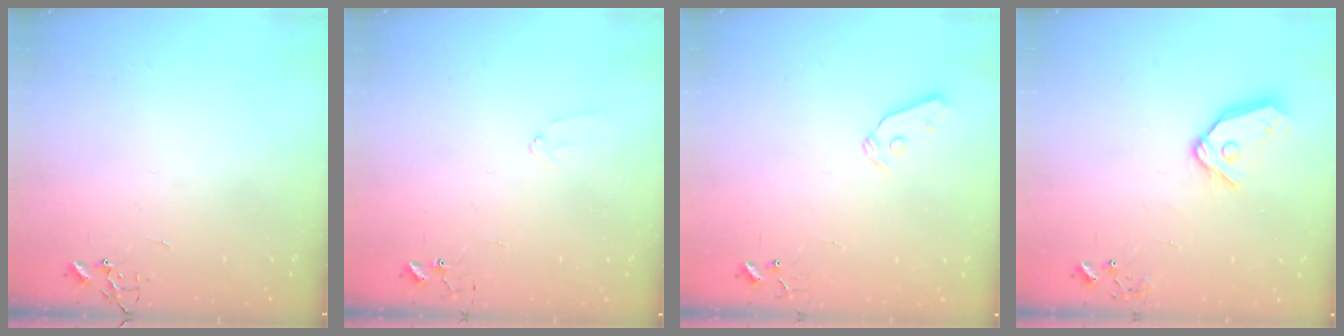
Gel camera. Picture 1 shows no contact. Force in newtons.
{"total": 6.6, "press": 6.6, "slide": 0.8}
{"total": 5.9, "press": 5.8, "slide": 0.7}
{"total": 12.2, "press": 12.1, "slide": 1.5}